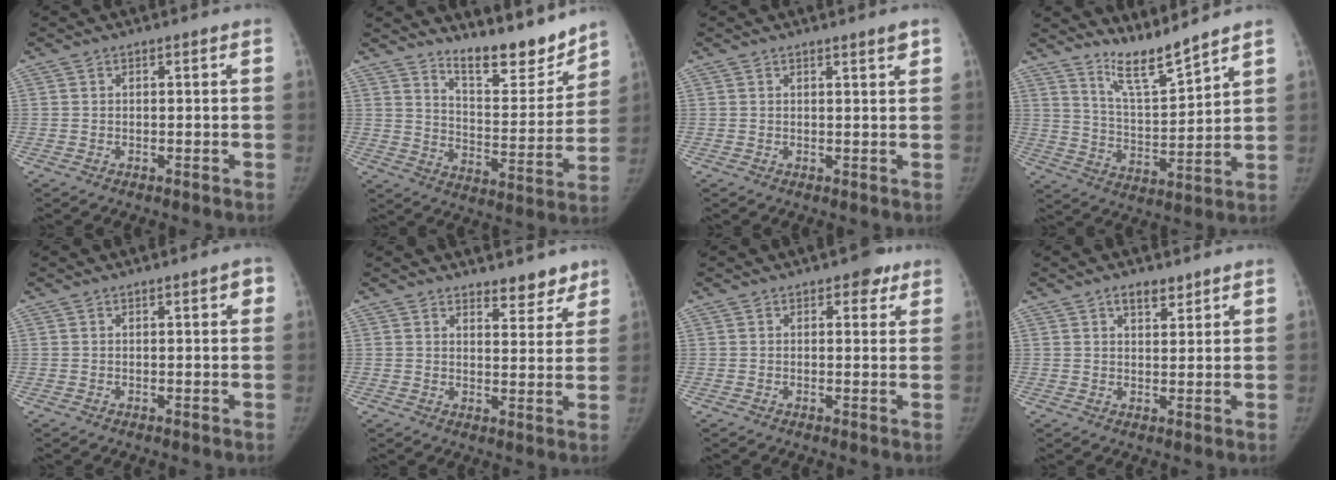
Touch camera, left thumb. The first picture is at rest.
{"total": 13.9, "force": [12.2, 3.5, 5.6], "torque": [-0.046, -0.099, 0.200]}
{"total": 1.6, "force": [1.1, 0.0, 1.1], "torque": [-0.014, -0.007, 0.016]}
{"total": 8.7, "force": [7.9, 0.2, 3.8], "torque": [-0.067, -0.070, 0.153]}
{"total": 2.0, "force": [0.8, 0.7, 1.7], "torque": [-0.011, 0.004, 0.006]}
{"total": 5.5, "force": [4.6, 2.4, 1.9], "torque": [0.009, -0.032, 0.064]}
{"total": 3.5, "force": [2.1, 2.1, 1.9], "torque": [0.002, -0.005, 0.023]}
{"total": 3.7, "force": [2.6, 1.8, 1.9], "torque": [-0.013, -0.015, 0.042]}